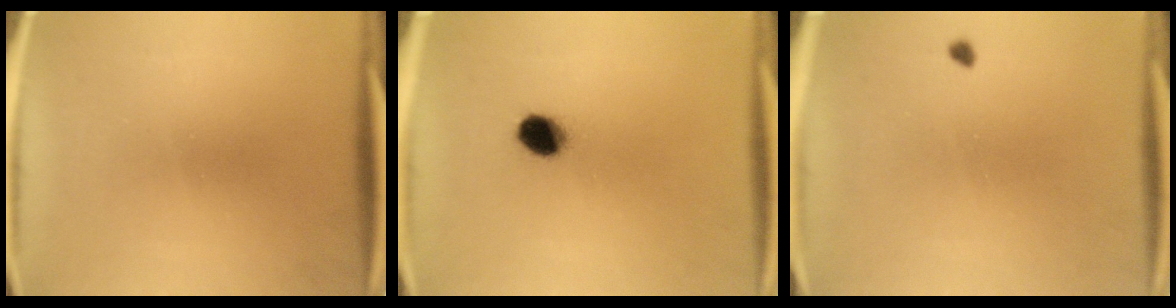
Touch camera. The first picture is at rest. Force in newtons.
{"total": 5.5}
{"total": 0.7}